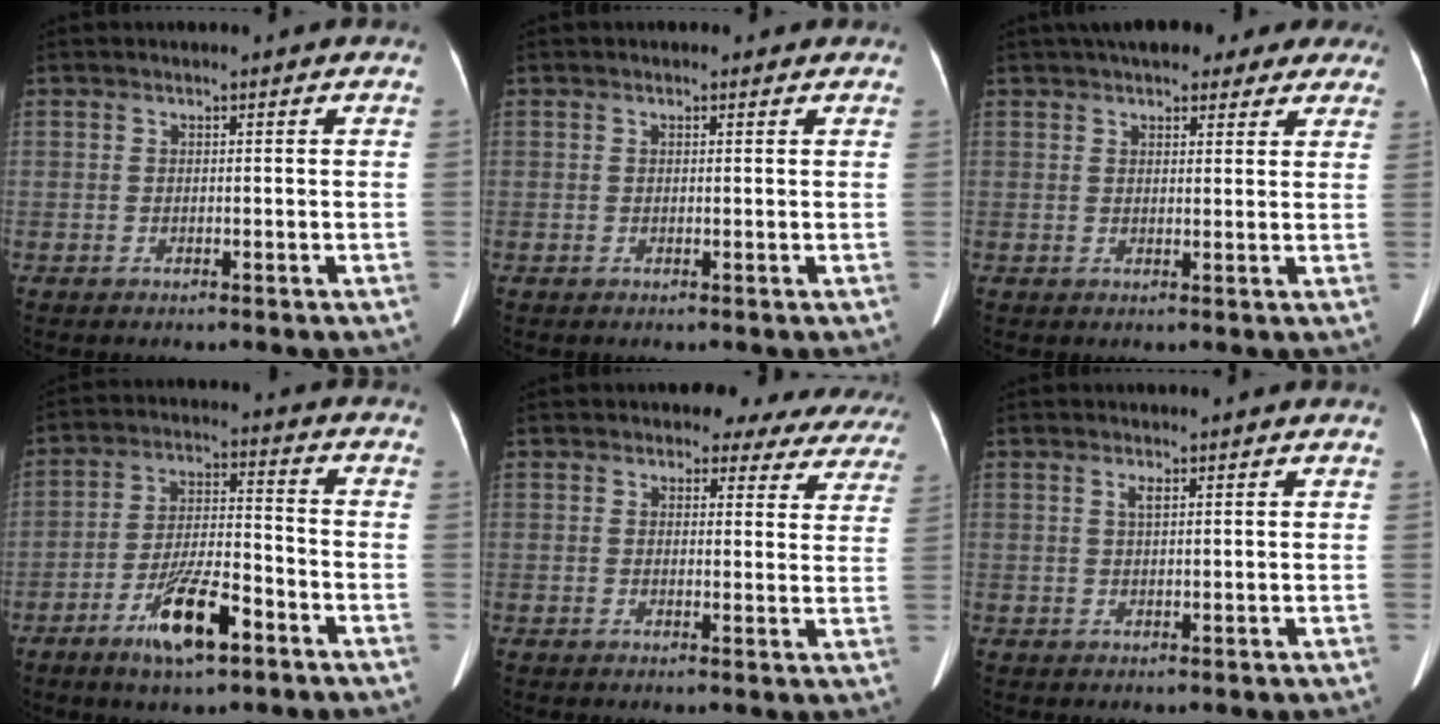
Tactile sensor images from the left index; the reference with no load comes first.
{"total": 0.5, "force": [0.2, 0.4, 0.3], "torque": [-0.010, 0.004, -0.002]}
{"total": 13.6, "force": [10.8, 4.9, 6.5], "torque": [-0.072, 0.041, 0.131]}
{"total": 10.4, "force": [-6.1, 2.3, 8.2], "torque": [-0.157, -0.005, -0.107]}
{"total": 11.6, "force": [10.2, 4.8, 2.6], "torque": [0.008, -0.008, 0.079]}
{"total": 1.1, "force": [0.4, 0.1, 1.0], "torque": [-0.023, 0.005, 0.008]}